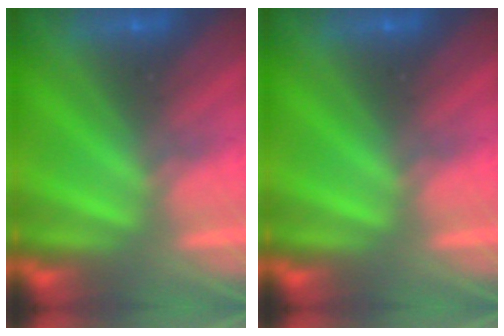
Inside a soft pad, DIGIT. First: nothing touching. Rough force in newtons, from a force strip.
{"total": 0.0}